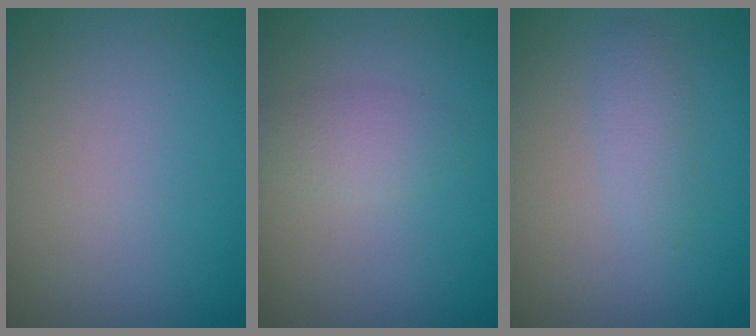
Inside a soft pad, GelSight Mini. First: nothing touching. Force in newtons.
{"total": 1.9, "press": 1.9, "slide": 0.1}
{"total": 1.7, "press": 1.7, "slide": 0.1}